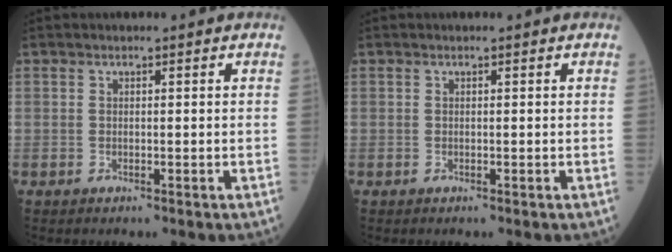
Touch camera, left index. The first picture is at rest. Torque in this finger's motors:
{"motor_torque": [0.00, 0.00, 0.08, 0.00]}